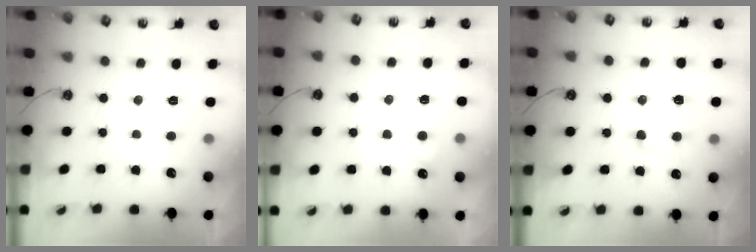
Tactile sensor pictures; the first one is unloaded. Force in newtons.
{"total": 2.2, "press": 2.2, "slide": 0.5}
{"total": 6.2, "press": 6.1, "slide": 1.4}